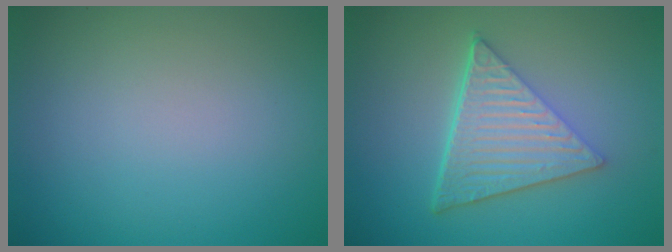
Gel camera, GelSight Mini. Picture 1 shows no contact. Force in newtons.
{"total": 6.6, "press": 4.5, "slide": 4.8}